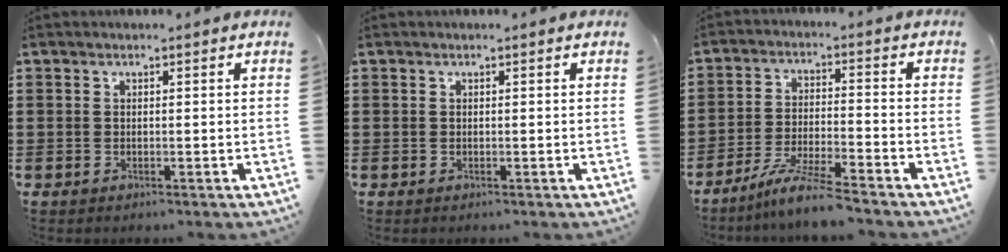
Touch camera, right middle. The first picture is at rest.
{"total": 0.0}
{"total": 7.0, "force": [-6.1, -0.3, 3.4], "torque": [-0.073, -0.016, -0.117]}